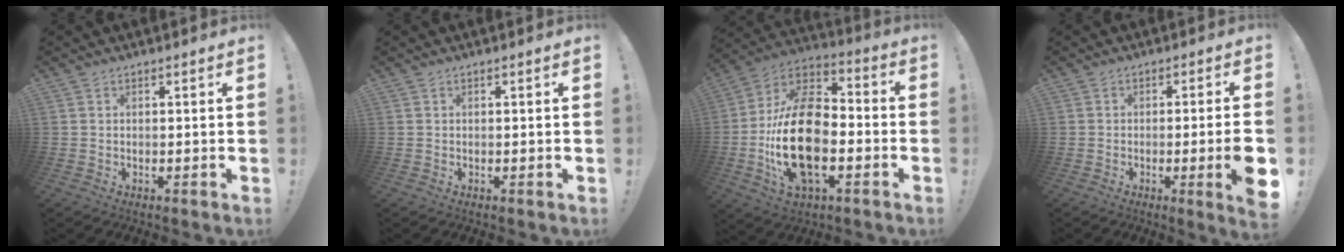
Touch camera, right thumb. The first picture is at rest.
{"total": 0.0}
{"total": 23.7, "force": [-4.6, 13.9, 18.6], "torque": [-0.350, 0.022, -0.072]}
{"total": 8.2, "force": [-2.1, 0.3, 8.0], "torque": [-0.122, 0.000, -0.032]}